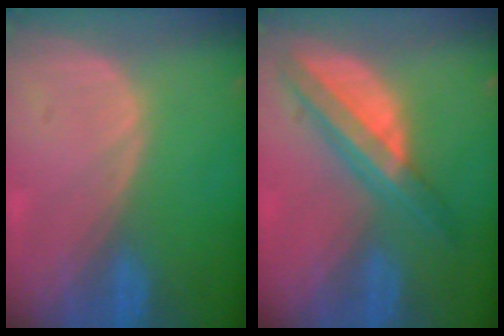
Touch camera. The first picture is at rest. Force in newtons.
{"total": 7.9, "press": 6.6, "slide": 4.2}